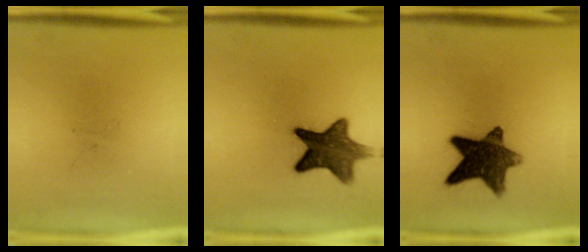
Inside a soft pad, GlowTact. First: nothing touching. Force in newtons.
{"total": 10.7}
{"total": 12.3}